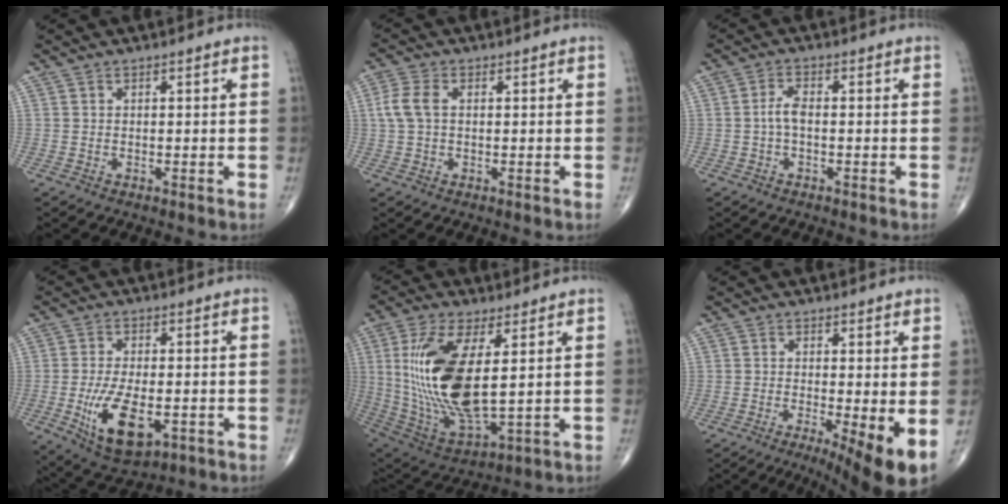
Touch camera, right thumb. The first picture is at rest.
{"total": 4.8, "force": [0.6, 3.0, 3.8], "torque": [-0.099, 0.013, 0.008]}
{"total": 2.9, "force": [-0.5, 1.2, 2.5], "torque": [-0.053, 0.008, -0.013]}
{"total": 12.0, "force": [-3.2, 5.8, 10.0], "torque": [-0.179, -0.009, -0.042]}
{"total": 19.6, "force": [2.8, 7.7, 17.8], "torque": [-0.371, -0.025, 0.066]}
{"total": 9.5, "force": [-2.5, 2.2, 8.9], "torque": [-0.134, -0.022, -0.036]}